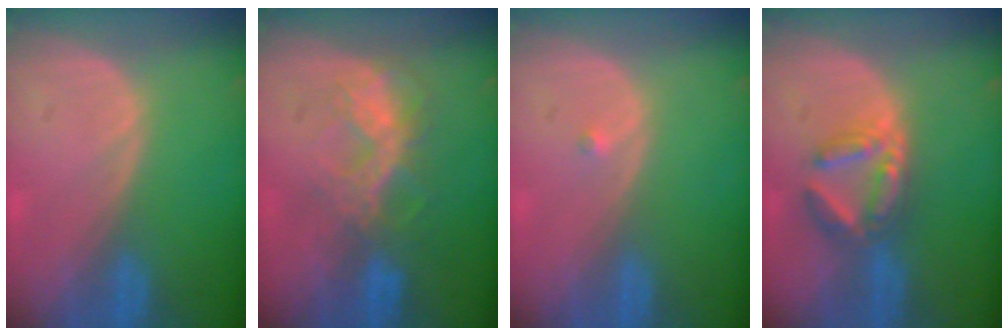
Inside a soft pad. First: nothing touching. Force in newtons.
{"total": 6.5, "press": 6.5, "slide": 0.3}
{"total": 0.5, "press": 0.4, "slide": 0.3}
{"total": 6.2, "press": 5.7, "slide": 2.5}